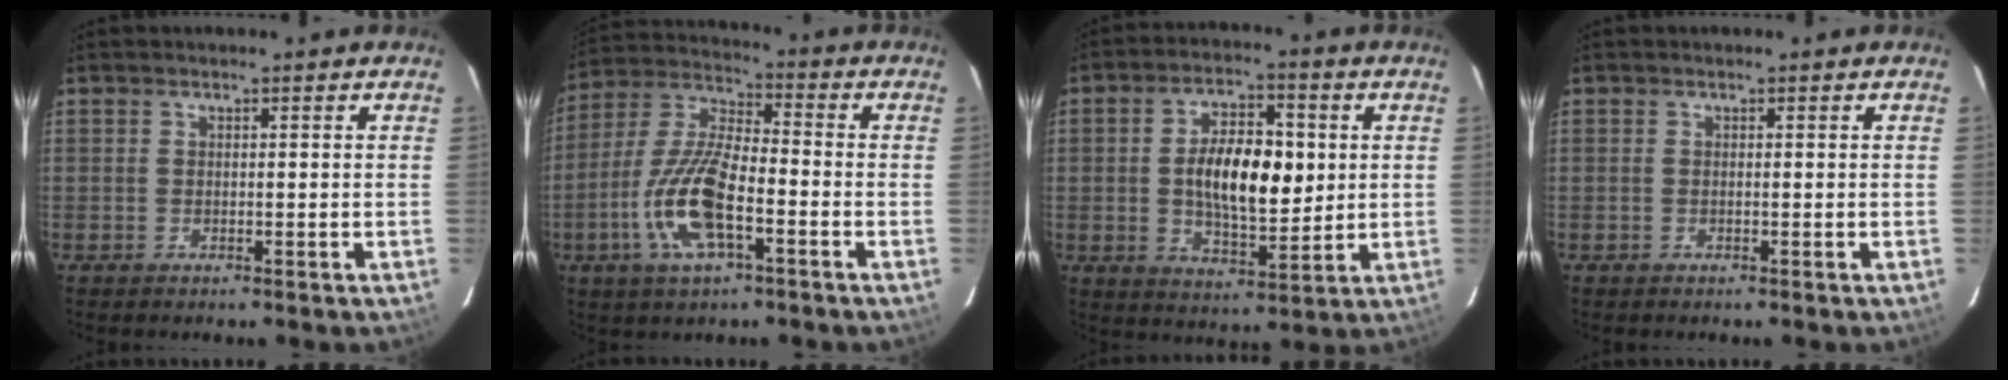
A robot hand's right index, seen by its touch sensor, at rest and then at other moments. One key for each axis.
{"total": 14.3, "fx": -5.4, "fy": 5.0, "fz": 12.2, "tx": -0.262, "ty": -0.006, "tz": -0.107}
{"total": 12.7, "fx": 1.0, "fy": 6.0, "fz": 11.1, "tx": -0.194, "ty": 0.012, "tz": 0.022}
{"total": 0.0}